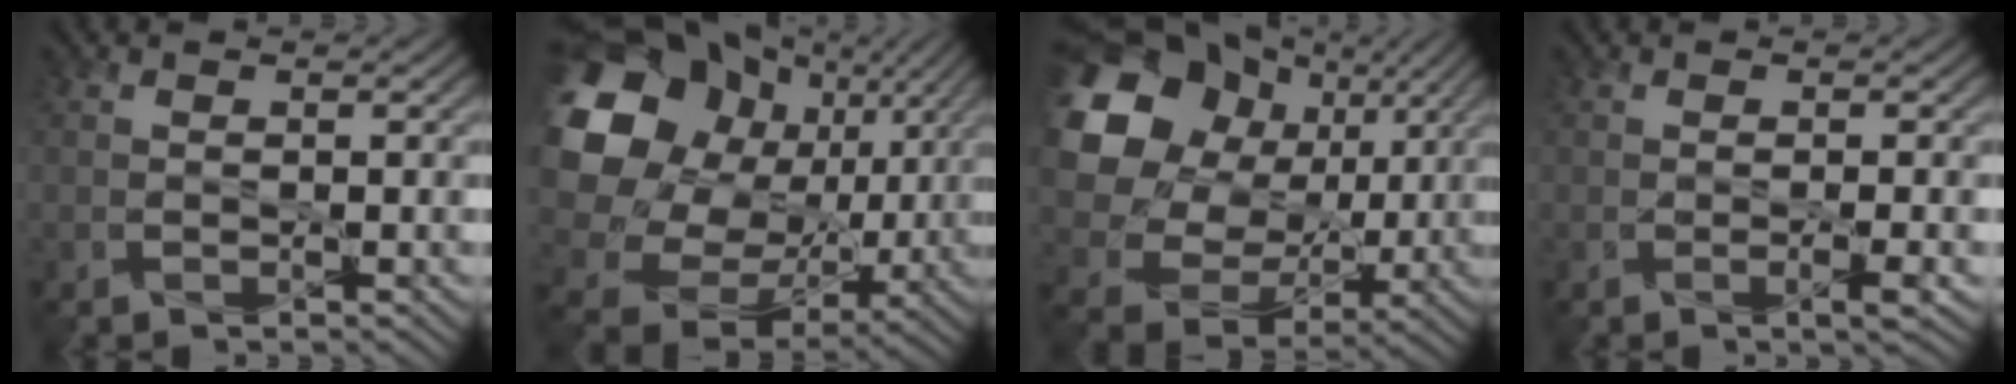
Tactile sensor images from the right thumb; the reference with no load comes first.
{"total": 21.3, "force": [3.9, 17.9, 10.8], "torque": [-0.291, -0.008, 0.093]}
{"total": 17.7, "force": [4.9, 14.1, 9.4], "torque": [-0.233, 0.013, 0.096]}
{"total": 1.6, "force": [-0.3, 0.2, 1.6], "torque": [-0.026, -0.002, -0.005]}